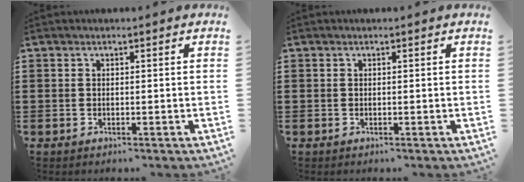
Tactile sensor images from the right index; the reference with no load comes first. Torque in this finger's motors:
{"motor_torque": [0.00, 0.00, 0.00, 0.00]}